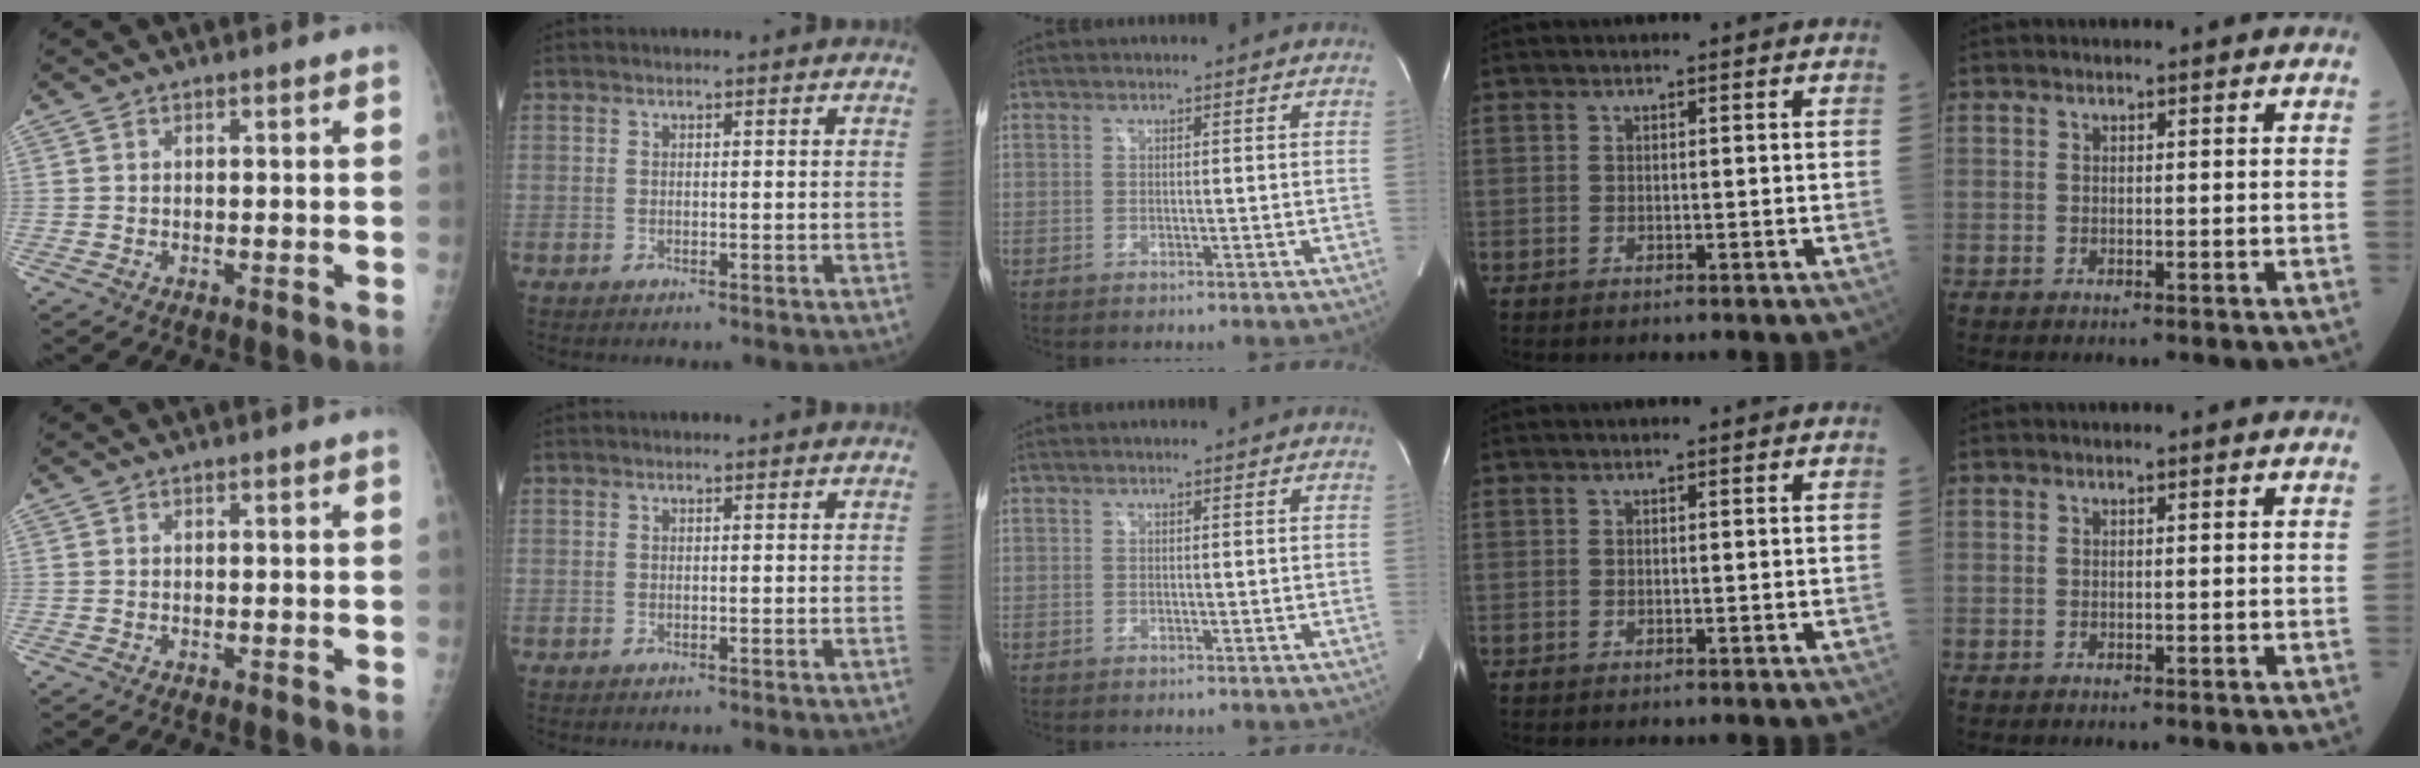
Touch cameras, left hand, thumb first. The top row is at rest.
{}